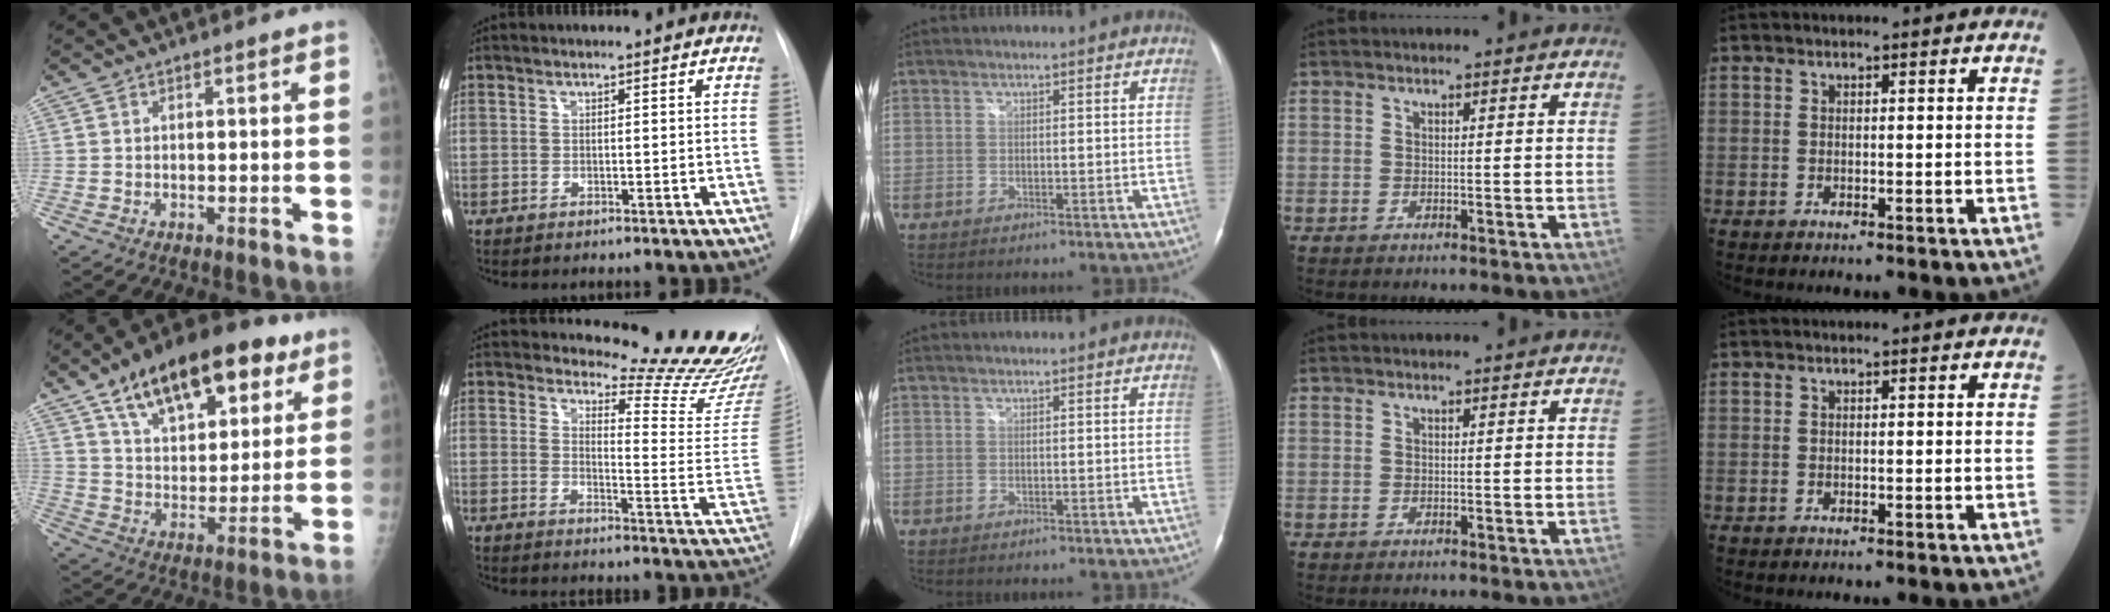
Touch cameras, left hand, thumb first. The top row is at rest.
{"thumb": {"total": 23.4, "force": [13.0, 11.6, 15.7], "torque": [-0.214, -0.021, 0.211]}, "index": {"total": 18.4, "force": [17.8, 1.1, 4.6], "torque": [-0.050, -0.151, 0.195]}}